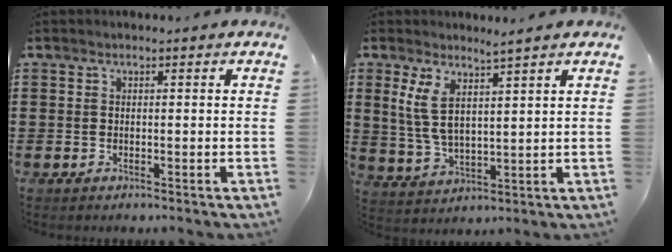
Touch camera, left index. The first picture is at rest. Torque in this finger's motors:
{"motor_torque": [2.14, 0.00, 0.28, 0.20]}